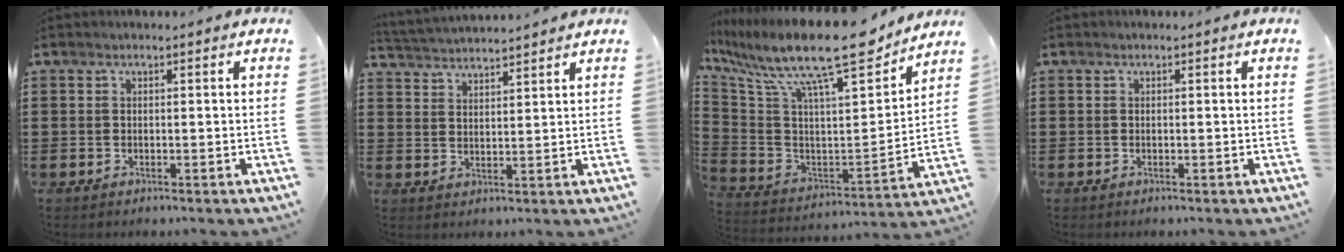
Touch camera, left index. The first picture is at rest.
{"total": 2.7, "force": [2.7, -0.2, -0.1], "torque": [-0.009, -0.013, 0.047]}
{"total": 15.9, "force": [12.3, 2.0, 9.9], "torque": [-0.212, -0.081, 0.202]}
{"total": 0.0}